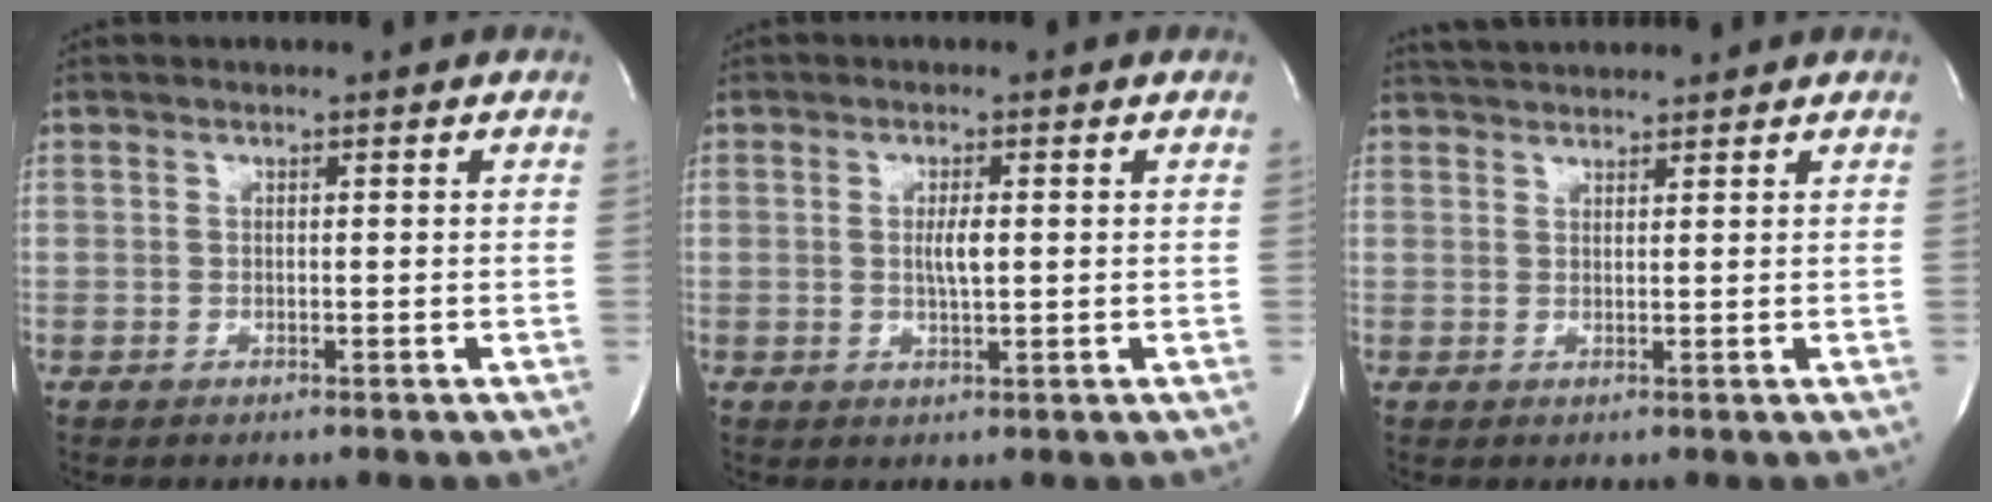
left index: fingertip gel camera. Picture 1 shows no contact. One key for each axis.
{"total": 2.8, "fx": 0.1, "fy": 0.5, "fz": 2.7, "tx": -0.052, "ty": -0.002, "tz": 0.003}
{"total": 4.1, "fx": 3.9, "fy": 0.5, "fz": 1.0, "tx": -0.020, "ty": 0.030, "tz": 0.067}